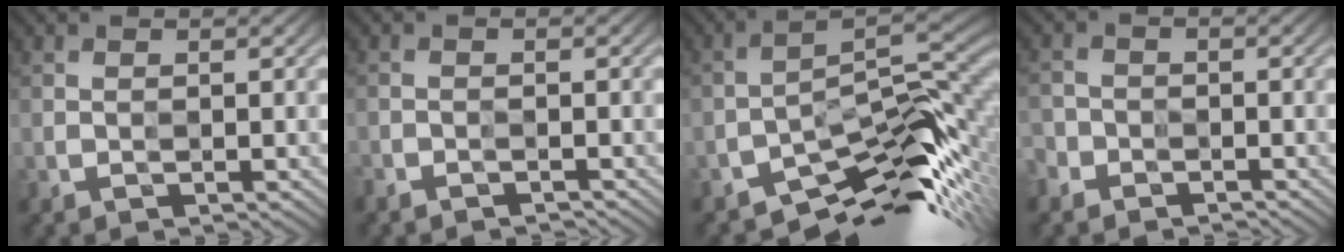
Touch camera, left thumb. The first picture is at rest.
{"total": 1.6, "force": [-1.5, -0.2, -0.4], "torque": [0.003, -0.002, -0.032]}
{"total": 10.7, "force": [-7.8, 2.9, 6.7], "torque": [-0.088, 0.000, -0.138]}
{"total": 2.4, "force": [-2.0, 1.2, -0.4], "torque": [0.000, -0.003, -0.050]}